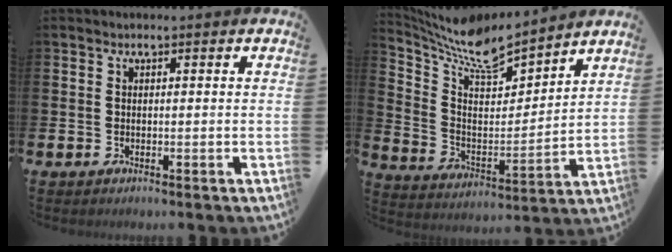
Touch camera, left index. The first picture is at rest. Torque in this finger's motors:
{"motor_torque": [1.07, -1.07, 0.30, 0.16]}